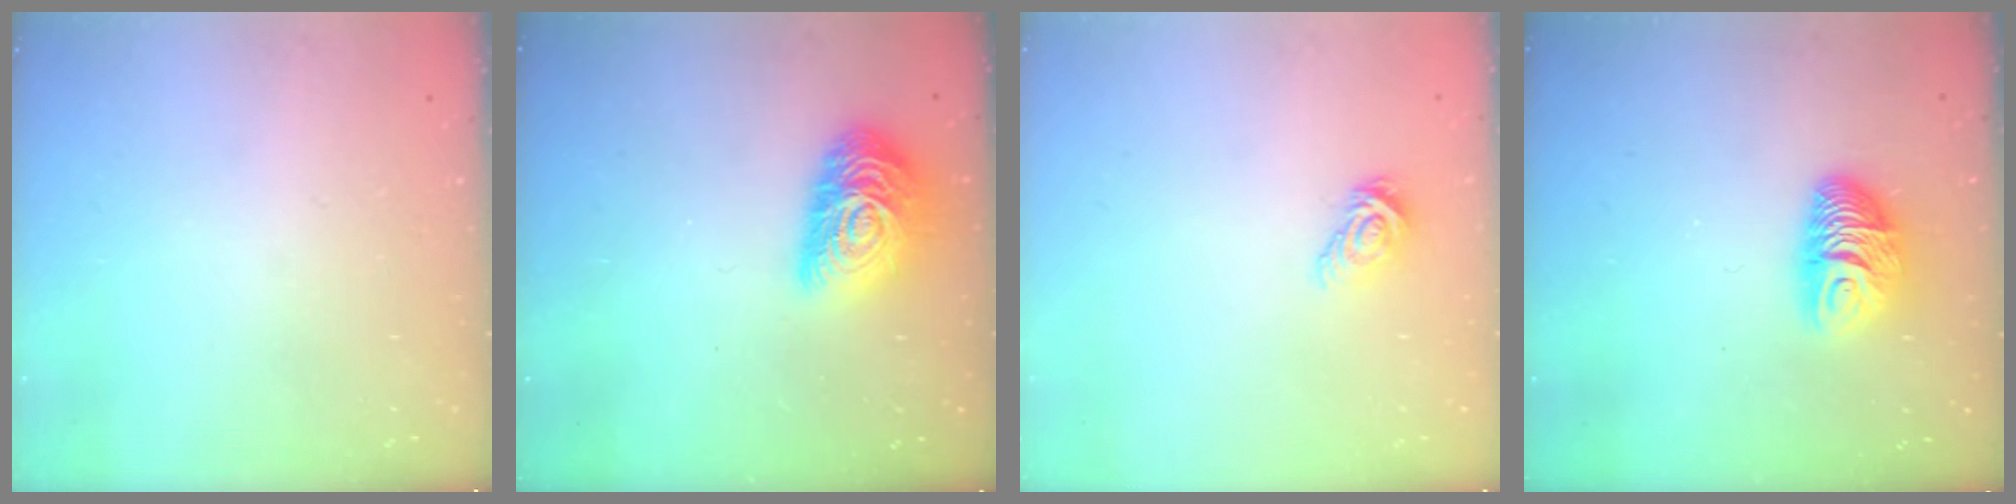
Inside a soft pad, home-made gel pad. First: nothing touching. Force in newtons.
{"total": 15.8, "press": 15.7, "slide": 0.9}
{"total": 7.5, "press": 7.5, "slide": 0.3}
{"total": 9.0, "press": 9.0, "slide": 0.2}